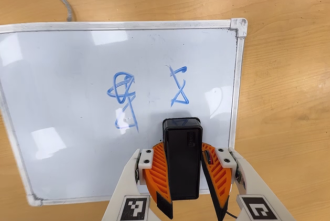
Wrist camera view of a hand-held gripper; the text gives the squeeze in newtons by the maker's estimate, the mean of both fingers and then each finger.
{"total": 8.1, "left": 8.5, "right": 7.7}